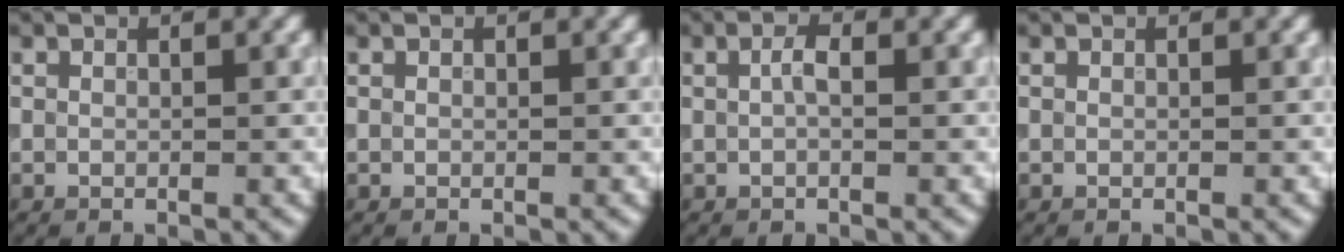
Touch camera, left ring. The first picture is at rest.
{"total": 0.0}
{"total": 1.4, "force": [0.2, 0.5, 1.3], "torque": [-0.028, 0.002, 0.001]}
{"total": 0.0}